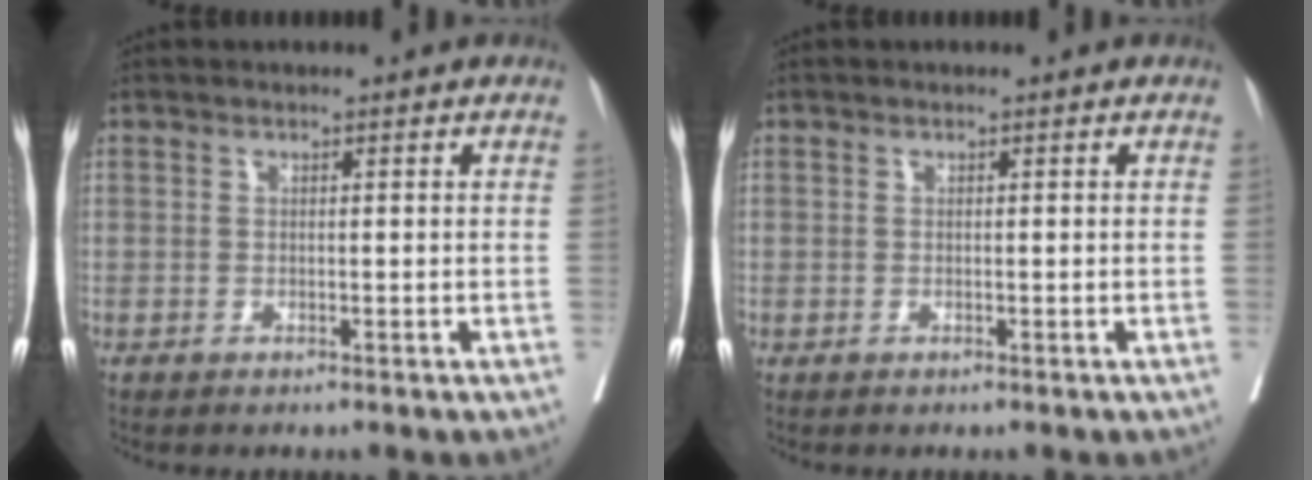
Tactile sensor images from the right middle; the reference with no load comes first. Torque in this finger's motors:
{"motor_torque": [1.23, -0.91, 0.04, -0.21]}